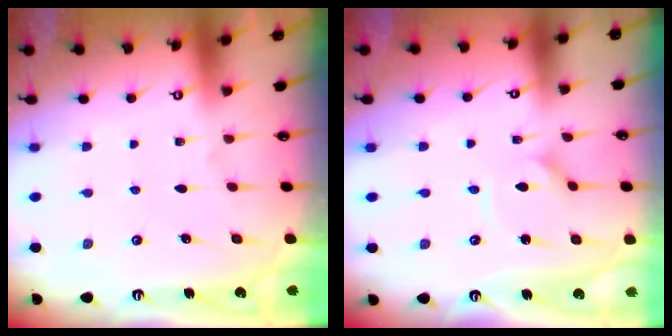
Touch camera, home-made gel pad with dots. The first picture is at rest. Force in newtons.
{"total": 1.8, "press": 1.8, "slide": 0.3}